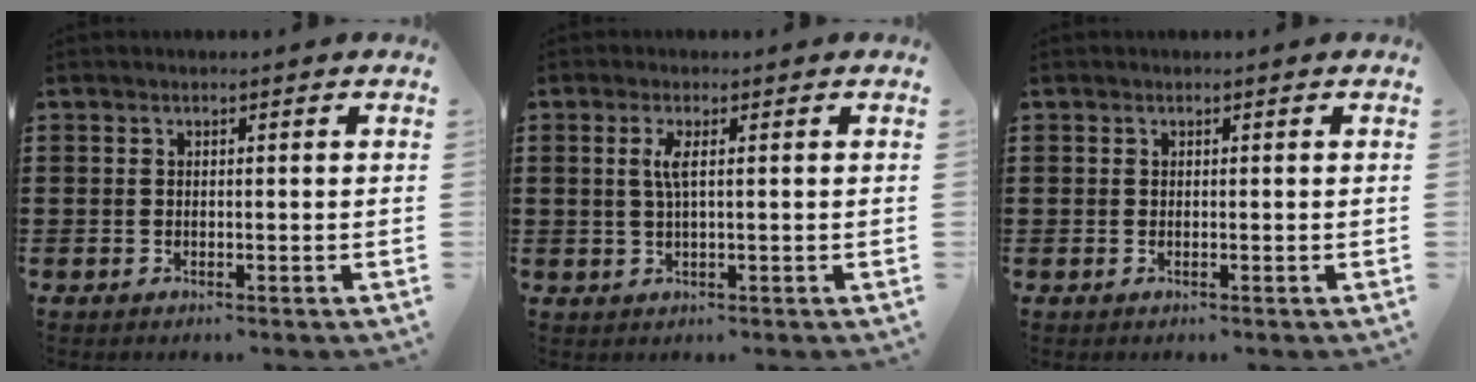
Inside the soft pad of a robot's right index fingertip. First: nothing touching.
{"total": 2.5, "force": [0.4, 0.3, 2.4], "torque": [-0.057, -0.005, 0.003]}
{"total": 0.0}